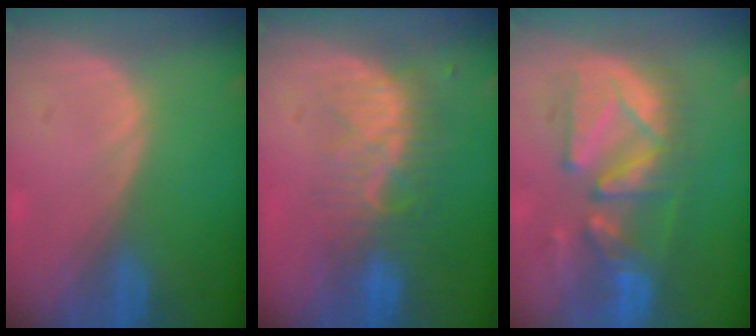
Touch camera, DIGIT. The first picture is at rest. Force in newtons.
{"total": 8.1, "press": 7.2, "slide": 3.8}
{"total": 10.4, "press": 10.2, "slide": 2.3}